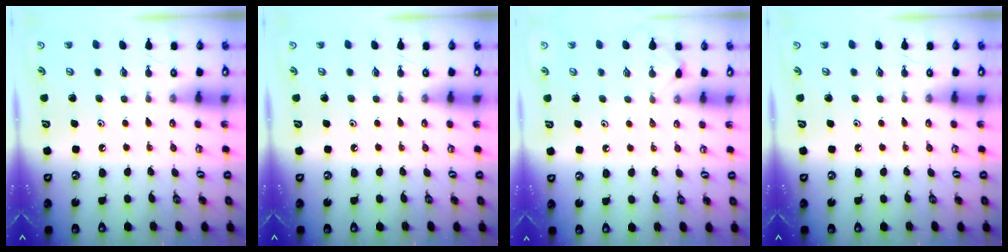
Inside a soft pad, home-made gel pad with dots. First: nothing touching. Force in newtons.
{"total": 0.0}
{"total": 3.4, "press": 3.4, "slide": 0.7}
{"total": 0.0}